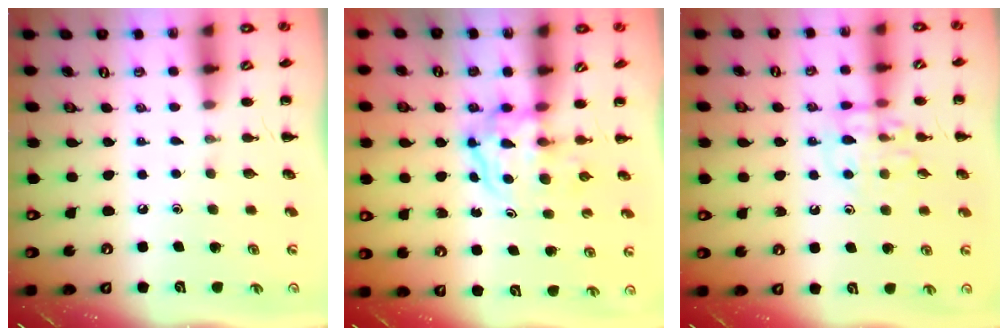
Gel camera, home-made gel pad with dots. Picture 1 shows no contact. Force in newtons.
{"total": 3.8, "press": 3.8, "slide": 0.4}
{"total": 11.2, "press": 11.1, "slide": 0.9}